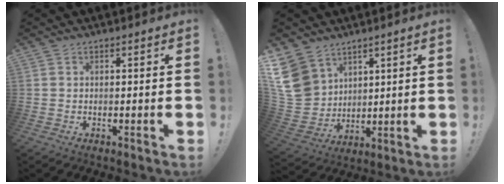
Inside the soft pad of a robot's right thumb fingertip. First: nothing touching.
{"total": 14.1, "force": [6.9, 11.1, 5.4], "torque": [-0.114, -0.041, 0.141]}